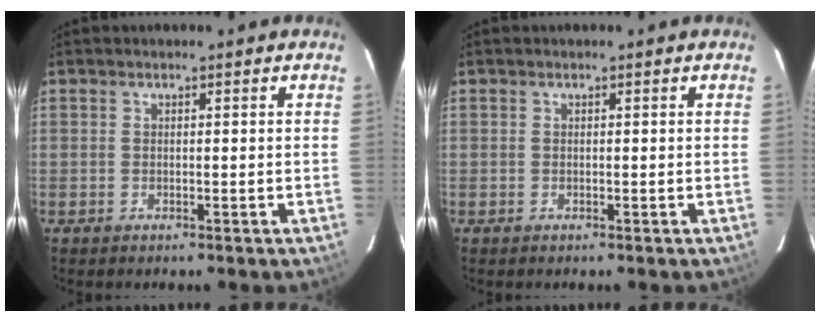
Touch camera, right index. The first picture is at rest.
{"total": 0.0}